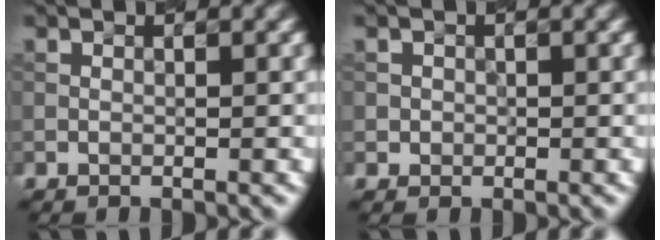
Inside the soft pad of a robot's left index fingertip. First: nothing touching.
{"total": 0.8, "force": [0.0, 0.8, 0.1], "torque": [0.010, -0.001, 0.001]}